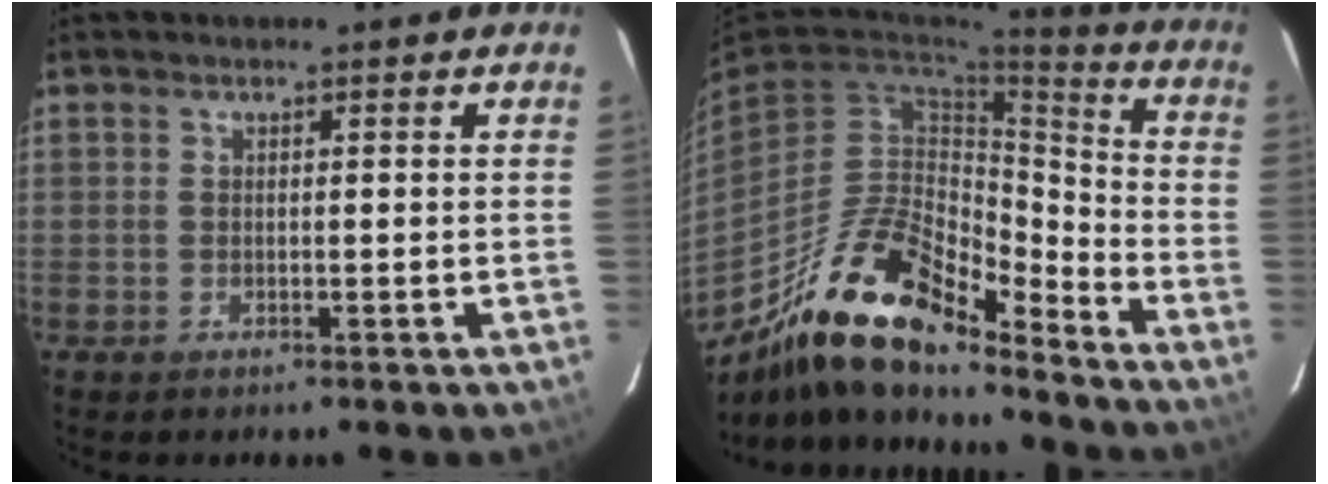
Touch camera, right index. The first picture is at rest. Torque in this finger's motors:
{"motor_torque": [0.85, -0.84, 0.36, 0.06]}